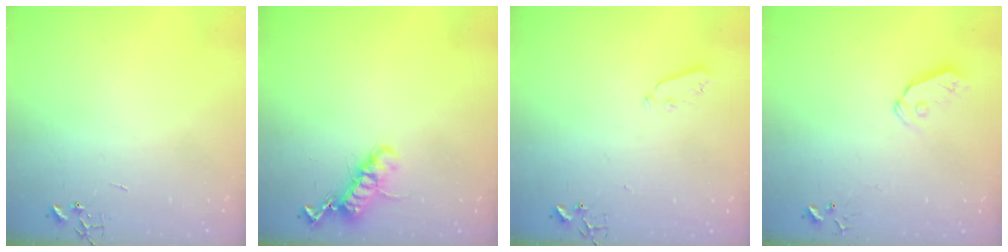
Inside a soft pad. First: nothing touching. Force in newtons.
{"total": 13.1, "press": 13.1, "slide": 0.2}
{"total": 3.0, "press": 3.0, "slide": 0.4}
{"total": 7.3, "press": 7.2, "slide": 0.8}